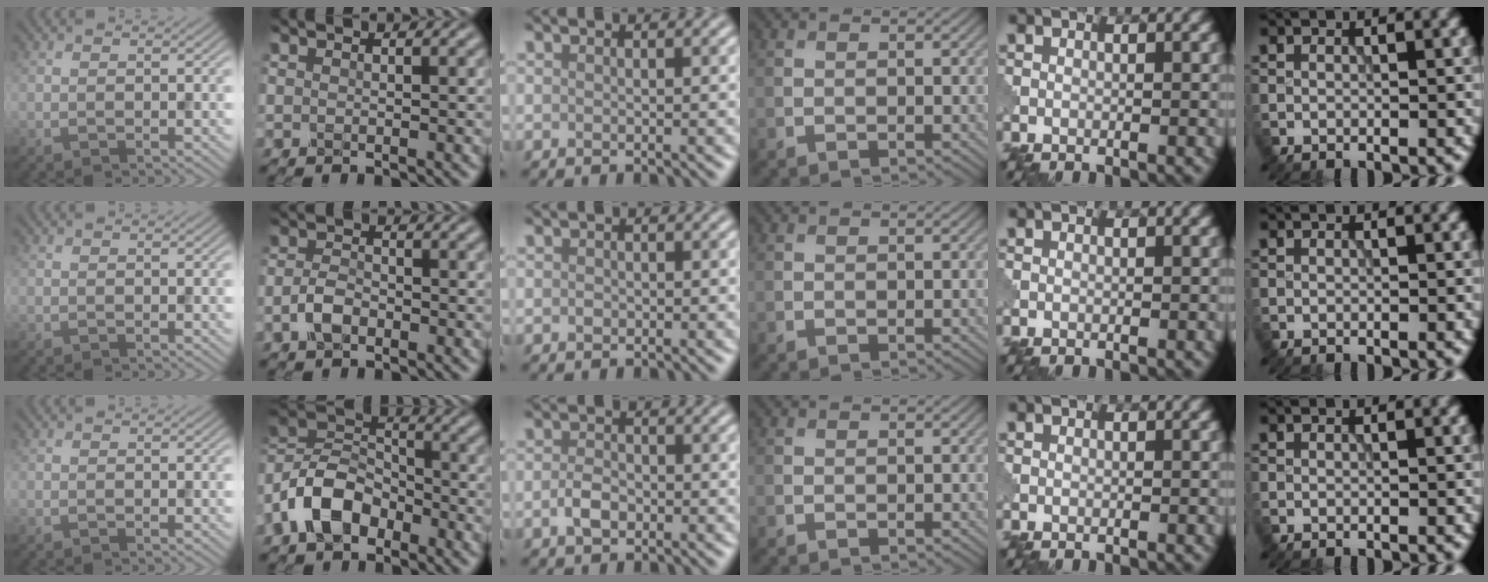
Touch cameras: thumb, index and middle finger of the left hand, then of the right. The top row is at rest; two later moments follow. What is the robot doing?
{"motion": "close", "object": "eyeshadow palette"}